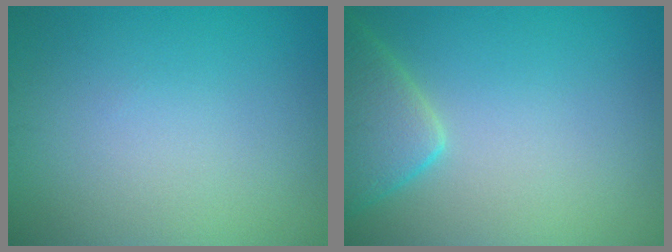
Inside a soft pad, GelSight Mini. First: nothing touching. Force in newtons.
{"total": 4.6, "press": 4.6, "slide": 0.4}